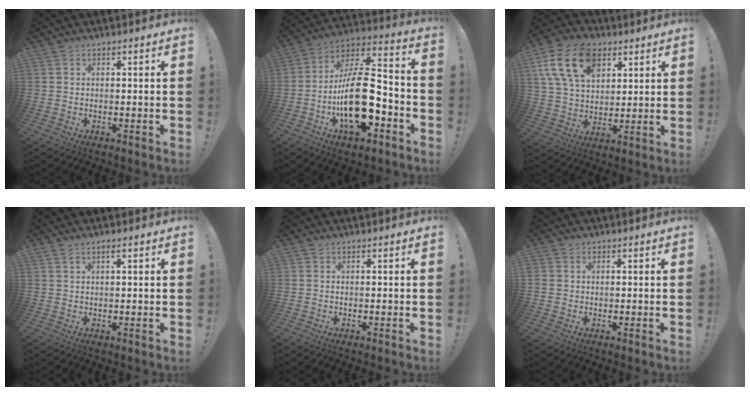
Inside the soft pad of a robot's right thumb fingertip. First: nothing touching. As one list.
[{"total": 22.8, "force": [-6.3, 11.0, 19.0], "torque": [-0.345, 0.038, -0.094]}, {"total": 18.0, "force": [8.1, 11.9, 10.7], "torque": [-0.201, -0.025, 0.152]}, {"total": 2.0, "force": [1.1, 0.5, 1.6], "torque": [-0.040, 0.003, 0.021]}, {"total": 0.0}, {"total": 1.2, "force": [0.2, 1.1, 0.2], "torque": [-0.009, 0.004, 0.006]}]